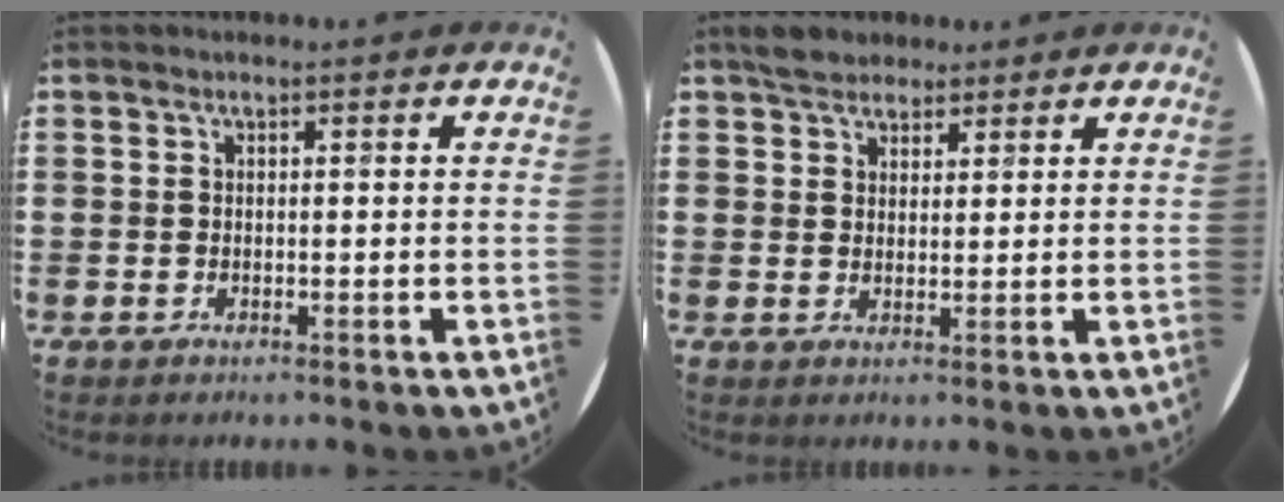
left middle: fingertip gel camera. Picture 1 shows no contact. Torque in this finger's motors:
{"motor_torque": [0.56, -0.55, 0.01, 0.04]}